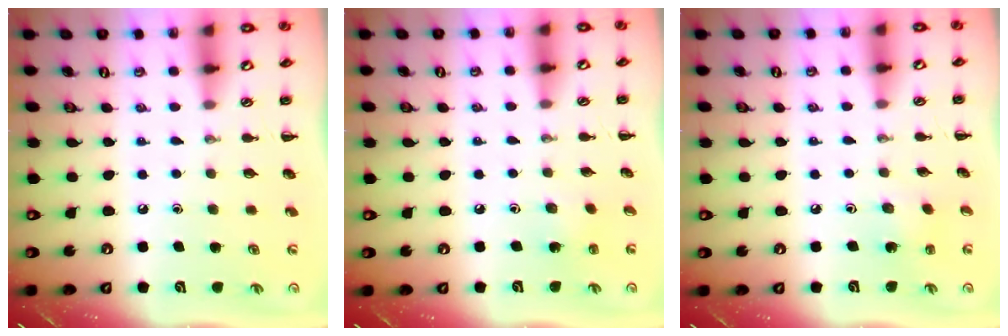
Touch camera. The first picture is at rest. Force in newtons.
{"total": 2.6, "press": 2.5, "slide": 0.8}
{"total": 1.4, "press": 1.2, "slide": 0.6}